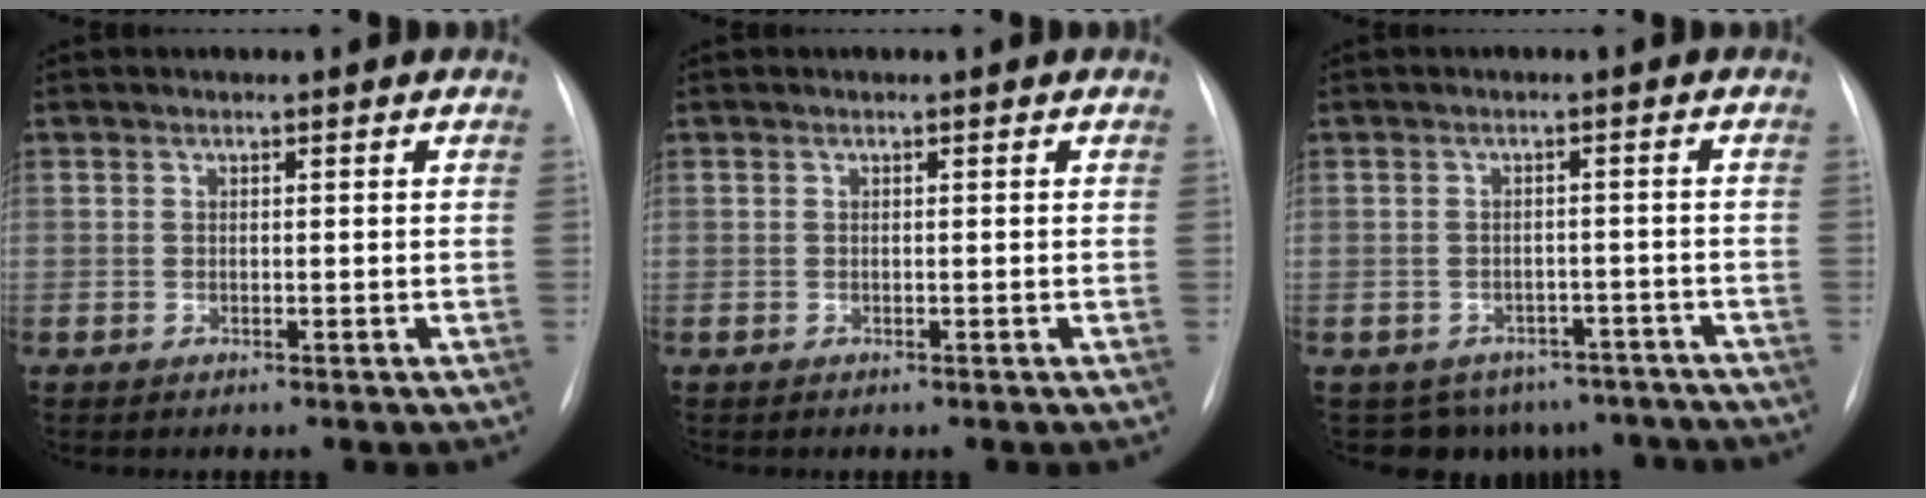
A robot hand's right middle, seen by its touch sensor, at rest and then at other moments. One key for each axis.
{"total": 0.0}
{"total": 9.8, "fx": -7.8, "fy": 5.8, "fz": 0.8, "tx": 0.002, "ty": 0.020, "tz": -0.081}